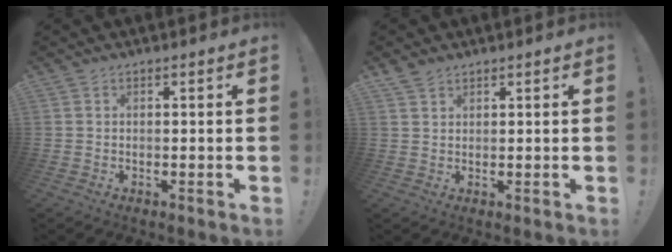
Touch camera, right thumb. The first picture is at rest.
{"total": 2.9, "force": [2.4, 1.3, 1.0], "torque": [-0.016, -0.013, 0.044]}